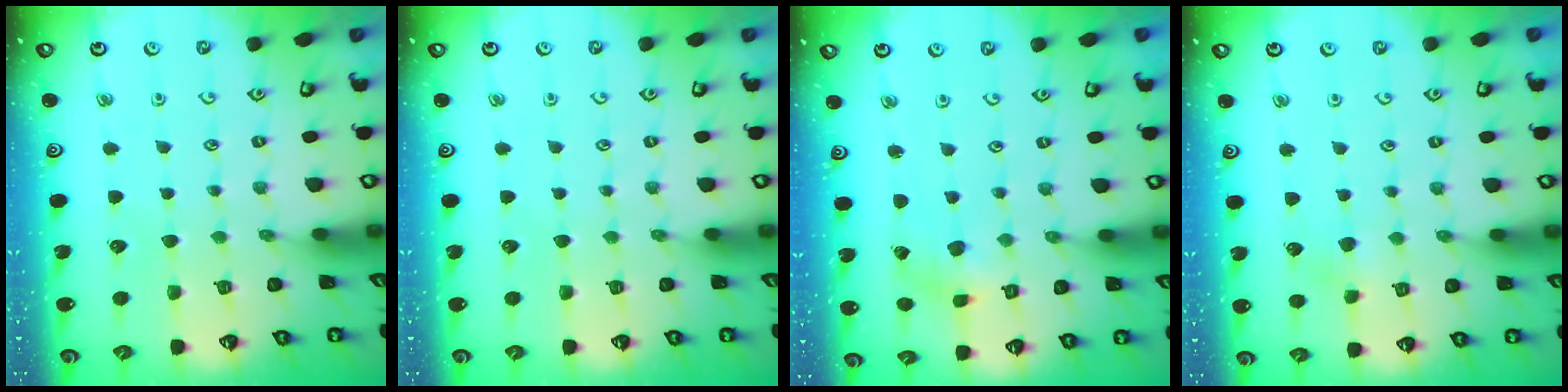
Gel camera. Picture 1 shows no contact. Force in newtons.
{"total": 0.0}
{"total": 1.6, "press": 1.5, "slide": 0.4}
{"total": 3.2, "press": 3.0, "slide": 0.9}